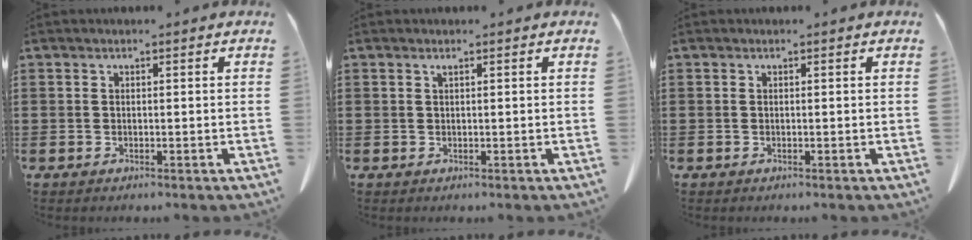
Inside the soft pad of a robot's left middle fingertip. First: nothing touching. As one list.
[{"total": 0.5, "force": [0.3, 0.0, 0.4], "torque": [-0.010, -0.001, 0.007]}, {"total": 0.0}]